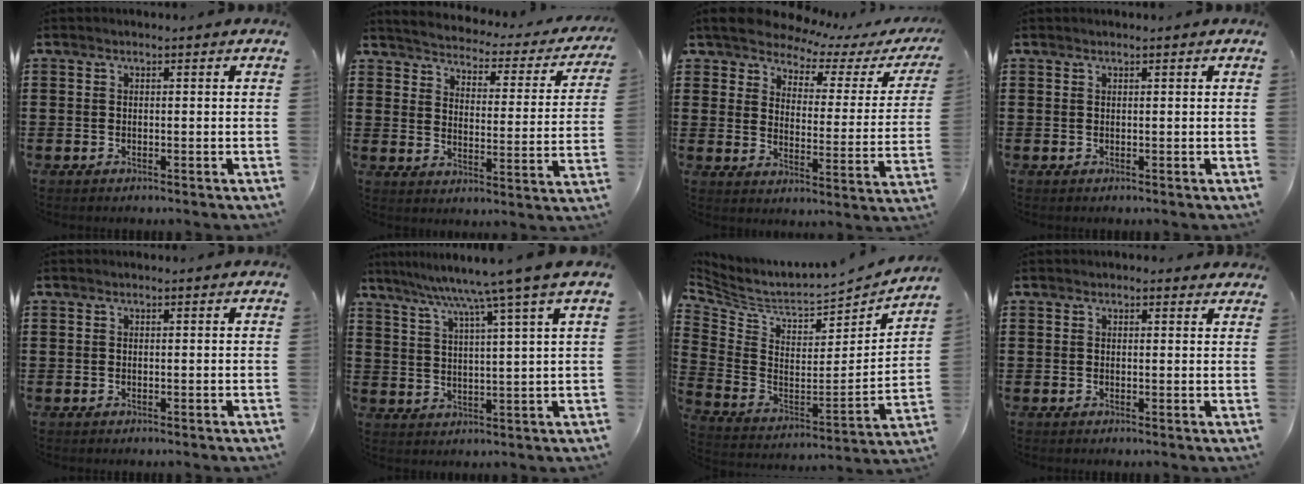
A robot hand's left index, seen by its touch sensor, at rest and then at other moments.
{"total": 2.6, "force": [2.5, -0.1, 0.2], "torque": [-0.026, -0.029, 0.033]}
{"total": 5.1, "force": [5.0, 0.9, 0.8], "torque": [-0.051, -0.036, 0.082]}
{"total": 0.0}
{"total": 0.0}
{"total": 7.7, "force": [5.9, -1.8, 4.6], "torque": [-0.111, -0.033, 0.091]}
{"total": 4.2, "force": [3.8, 1.0, 1.5], "torque": [-0.057, -0.045, 0.057]}
{"total": 1.2, "force": [1.1, 0.5, 0.3], "torque": [-0.007, 0.005, 0.021]}